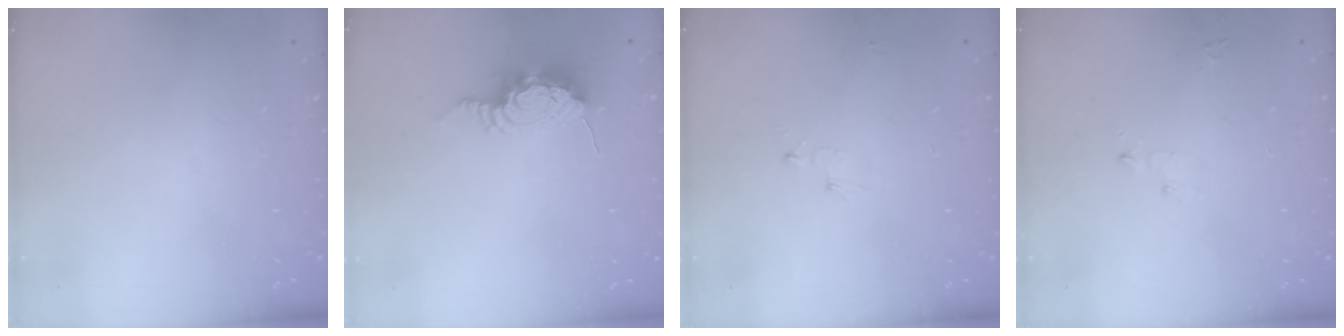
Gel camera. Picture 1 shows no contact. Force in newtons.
{"total": 9.1, "press": 9.1, "slide": 1.0}
{"total": 2.8, "press": 2.8, "slide": 0.3}
{"total": 2.7, "press": 2.6, "slide": 0.3}